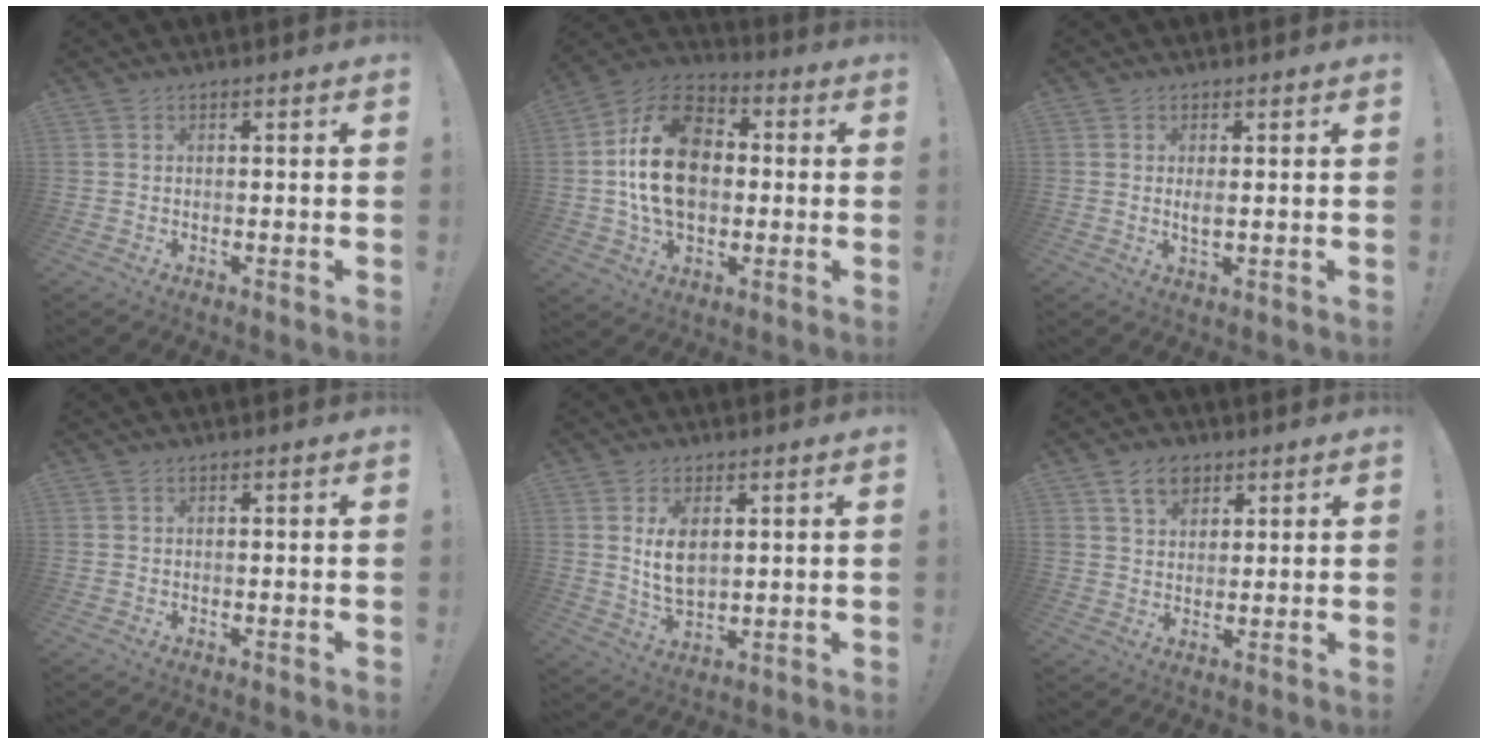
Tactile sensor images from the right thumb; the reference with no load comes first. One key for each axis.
{"total": 21.0, "fx": 1.0, "fy": 14.8, "fz": 14.9, "tx": -0.255, "ty": 0.016, "tz": 0.020}
{"total": 2.2, "fx": 0.3, "fy": 0.6, "fz": 2.1, "tx": -0.023, "ty": -0.007, "tz": 0.001}
{"total": 0.0}
{"total": 8.2, "fx": 2.6, "fy": 4.8, "fz": 6.2, "tx": -0.096, "ty": -0.014, "tz": 0.043}
{"total": 7.1, "fx": 4.2, "fy": 4.9, "fz": 3.0, "tx": -0.053, "ty": -0.010, "tz": 0.080}